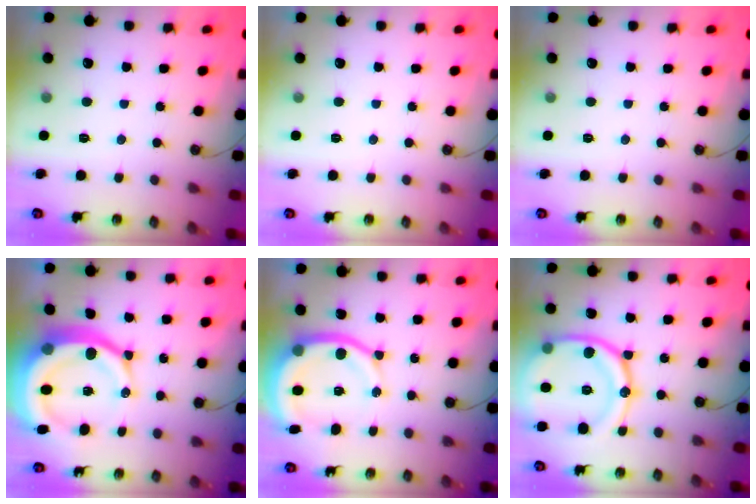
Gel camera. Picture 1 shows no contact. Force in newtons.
{"total": 0.0}
{"total": 0.0}
{"total": 19.8, "press": 19.6, "slide": 2.3}
{"total": 13.2, "press": 13.0, "slide": 2.3}
{"total": 21.9, "press": 21.7, "slide": 2.5}